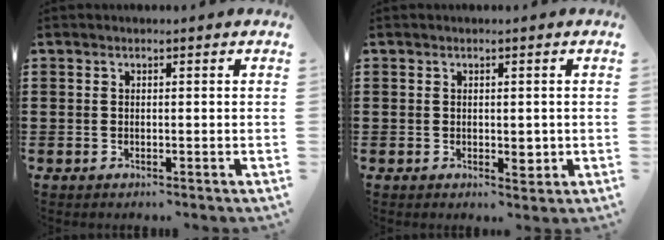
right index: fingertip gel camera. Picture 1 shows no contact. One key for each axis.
{"total": 2.2, "fx": 0.0, "fy": 1.4, "fz": 1.8, "tx": -0.024, "ty": -0.001, "tz": -0.001}